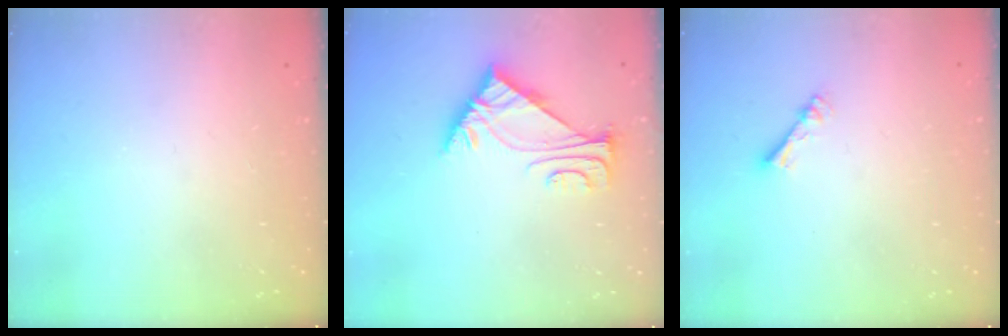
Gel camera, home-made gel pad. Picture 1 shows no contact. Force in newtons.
{"total": 5.4, "press": 5.3, "slide": 1.1}
{"total": 2.3, "press": 2.2, "slide": 0.4}